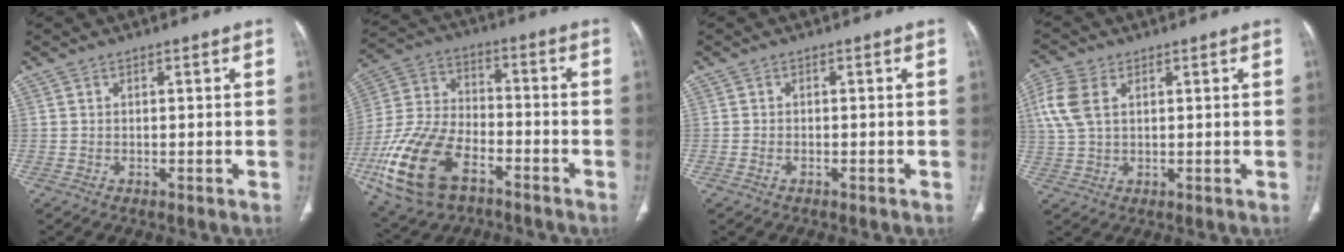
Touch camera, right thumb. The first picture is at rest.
{"total": 19.6, "force": [-9.3, 11.1, 13.1], "torque": [-0.280, 0.035, -0.170]}
{"total": 0.8, "force": [-0.5, 0.5, 0.5], "torque": [-0.015, 0.003, -0.008]}
{"total": 7.6, "force": [2.3, 4.6, 5.6], "torque": [-0.146, 0.010, 0.047]}